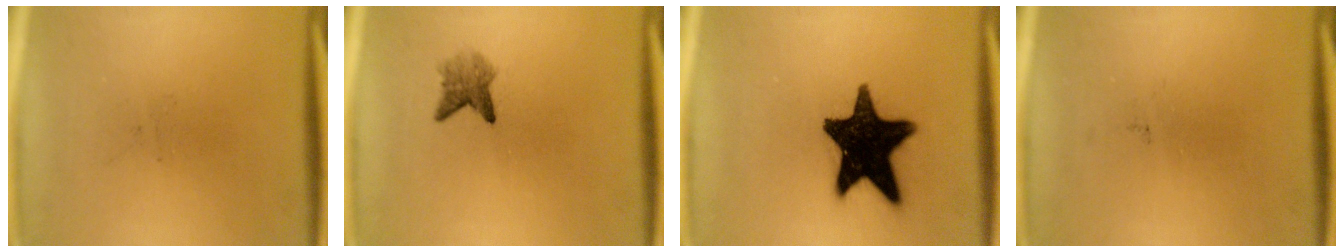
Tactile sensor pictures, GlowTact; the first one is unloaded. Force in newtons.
{"total": 2.6}
{"total": 18.8}
{"total": 0.0}